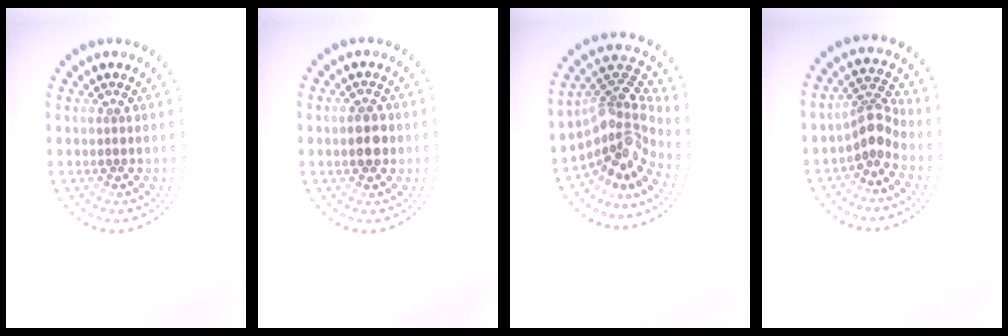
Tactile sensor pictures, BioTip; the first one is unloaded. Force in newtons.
{"total": 2.5, "press": 2.5, "slide": 0.1}
{"total": 4.8, "press": 3.1, "slide": 3.7}
{"total": 2.9, "press": 2.1, "slide": 2.0}